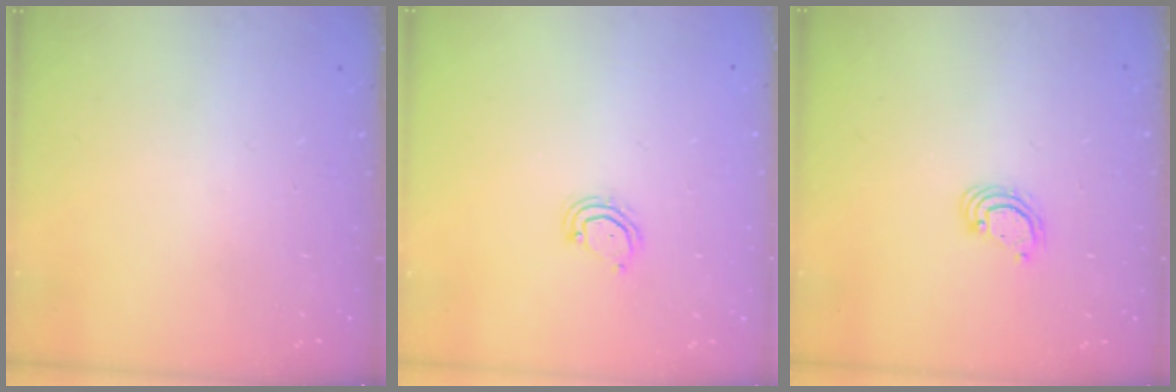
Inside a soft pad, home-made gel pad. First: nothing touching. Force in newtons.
{"total": 3.9, "press": 3.9, "slide": 0.3}
{"total": 3.8, "press": 3.8, "slide": 0.4}